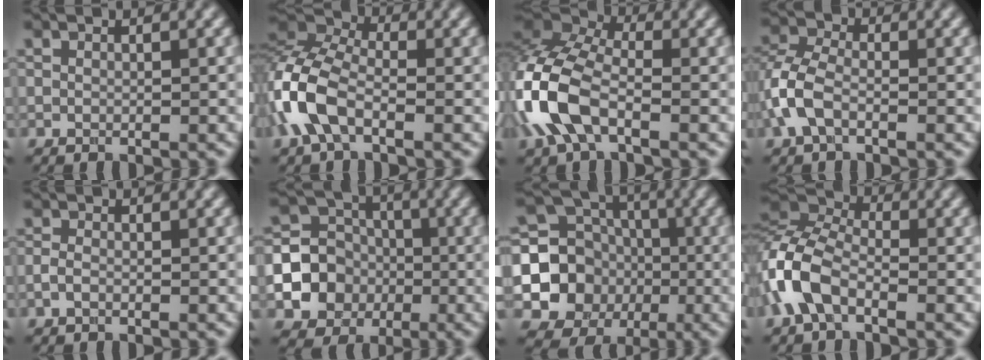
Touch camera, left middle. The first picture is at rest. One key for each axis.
{"total": 7.1, "fx": -2.7, "fy": 3.8, "fz": 5.4, "tx": -0.130, "ty": 0.013, "tz": -0.072}
{"total": 9.3, "fx": -2.5, "fy": 5.1, "fz": 7.4, "tx": -0.187, "ty": 0.007, "tz": -0.070}
{"total": 4.1, "fx": -1.5, "fy": 2.4, "fz": 3.0, "tx": -0.076, "ty": 0.008, "tz": -0.043}
{"total": 1.0, "fx": -0.5, "fy": 0.5, "fz": 0.7, "tx": -0.017, "ty": -0.001, "tz": -0.014}
{"total": 10.8, "fx": -2.9, "fy": 9.9, "fz": 3.1, "tx": -0.068, "ty": -0.022, "tz": -0.067}
{"total": 9.8, "fx": -1.6, "fy": 8.9, "fz": 3.7, "tx": -0.054, "ty": -0.018, "tz": -0.046}
{"total": 6.4, "fx": -2.8, "fy": 3.5, "fz": 4.5, "tx": -0.109, "ty": 0.011, "tz": -0.075}